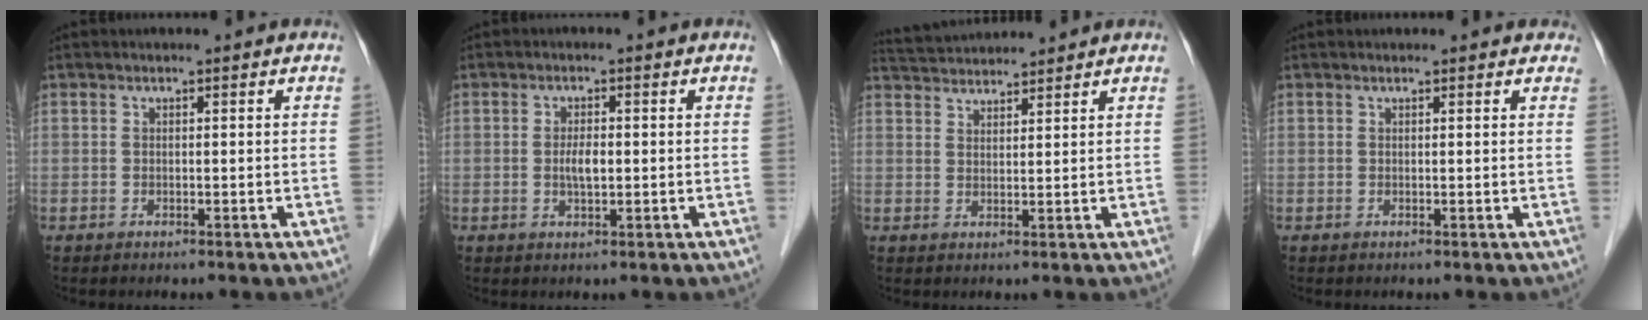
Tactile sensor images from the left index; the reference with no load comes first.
{"total": 2.6, "force": [-0.2, 0.8, 2.5], "torque": [-0.049, 0.001, -0.002]}
{"total": 6.6, "force": [6.5, 0.2, 1.1], "torque": [-0.030, 0.036, 0.112]}
{"total": 2.6, "force": [2.3, 1.0, 0.6], "torque": [-0.001, 0.006, 0.012]}